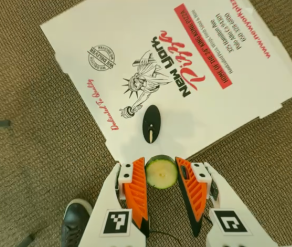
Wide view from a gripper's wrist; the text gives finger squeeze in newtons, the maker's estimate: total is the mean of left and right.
{"total": 7.0, "left": 7.0, "right": 7.0}